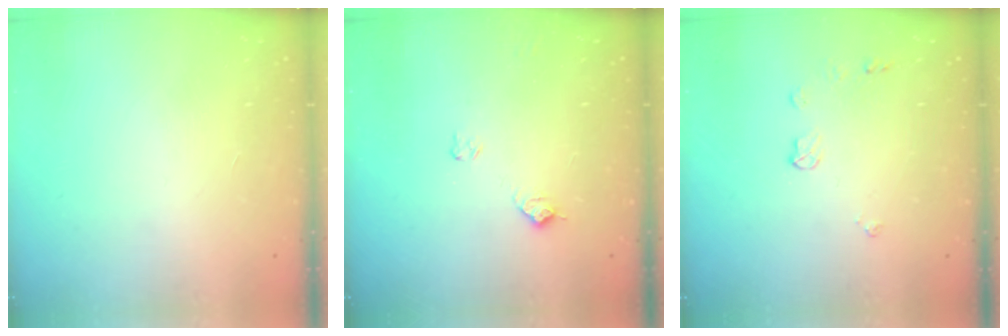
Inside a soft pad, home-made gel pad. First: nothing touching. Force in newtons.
{"total": 7.1, "press": 7.0, "slide": 0.8}
{"total": 5.9, "press": 5.8, "slide": 0.7}